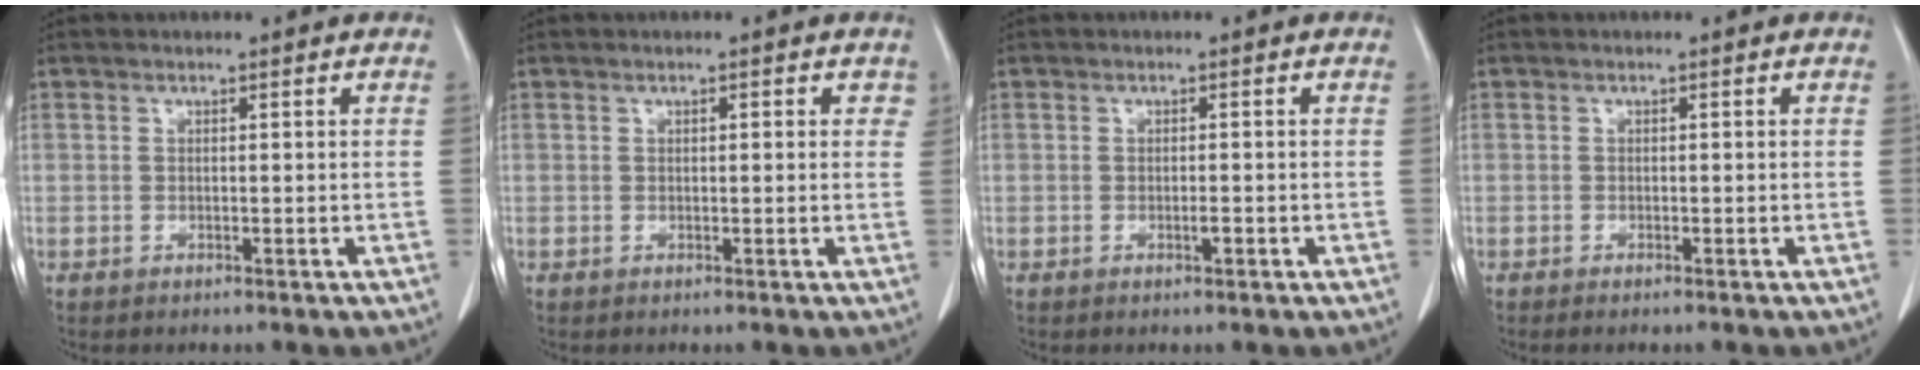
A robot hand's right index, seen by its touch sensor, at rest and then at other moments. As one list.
[{"total": 1.9, "force": [0.8, 1.0, 1.4], "torque": [-0.010, 0.004, 0.005]}, {"total": 1.1, "force": [-0.4, 0.2, 1.0], "torque": [-0.019, 0.000, -0.006]}, {"total": 0.8, "force": [-0.6, 0.0, 0.5], "torque": [-0.012, -0.002, -0.009]}]